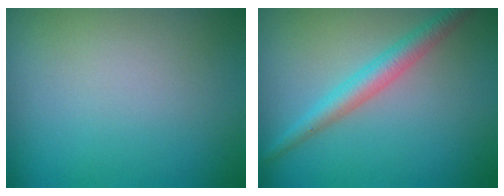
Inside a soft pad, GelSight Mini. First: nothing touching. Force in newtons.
{"total": 2.9, "press": 2.9, "slide": 0.1}